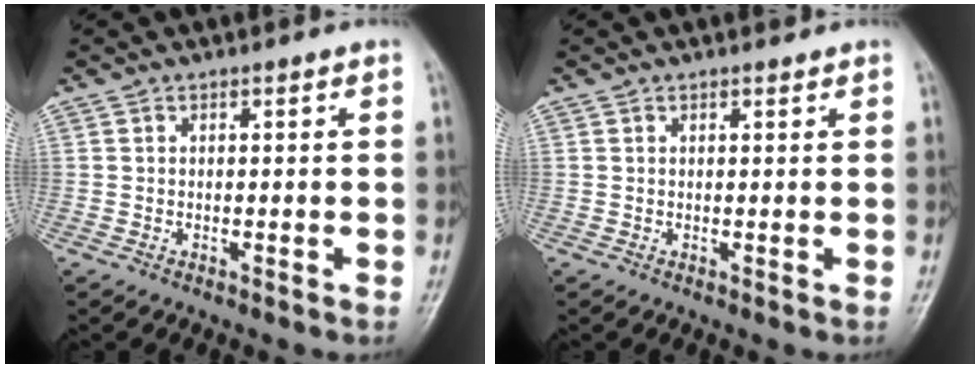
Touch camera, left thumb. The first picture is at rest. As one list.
[{"total": 1.0, "force": [0.8, 0.4, 0.6], "torque": [-0.008, -0.003, 0.009]}]